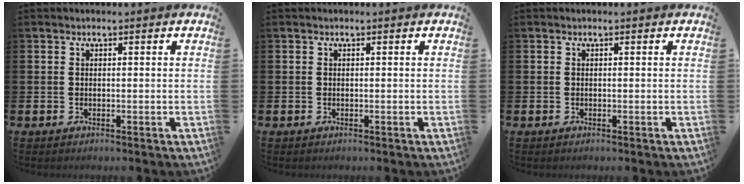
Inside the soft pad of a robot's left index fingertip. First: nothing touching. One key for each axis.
{"total": 0.0}
{"total": 0.0}